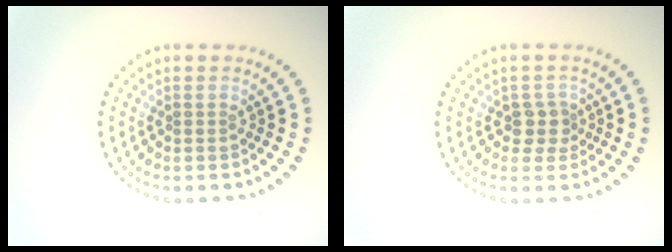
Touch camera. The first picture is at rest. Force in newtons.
{"total": 1.8, "press": 1.5, "slide": 1.0}